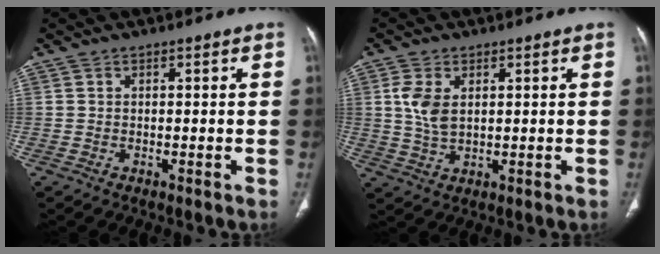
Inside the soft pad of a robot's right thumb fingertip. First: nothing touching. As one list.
[{"total": 5.7, "force": [1.4, 3.3, 4.4], "torque": [-0.092, -0.002, 0.032]}]